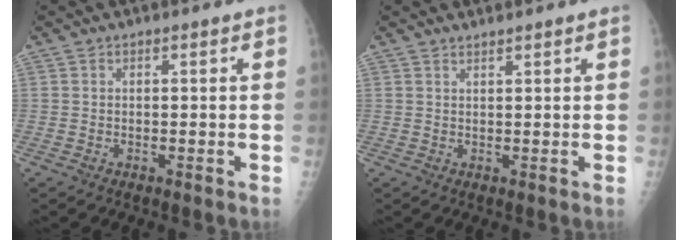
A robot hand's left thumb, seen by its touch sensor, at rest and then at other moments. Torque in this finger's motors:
{"motor_torque": [-0.09, -0.16, -0.08, 0.14, -0.04]}